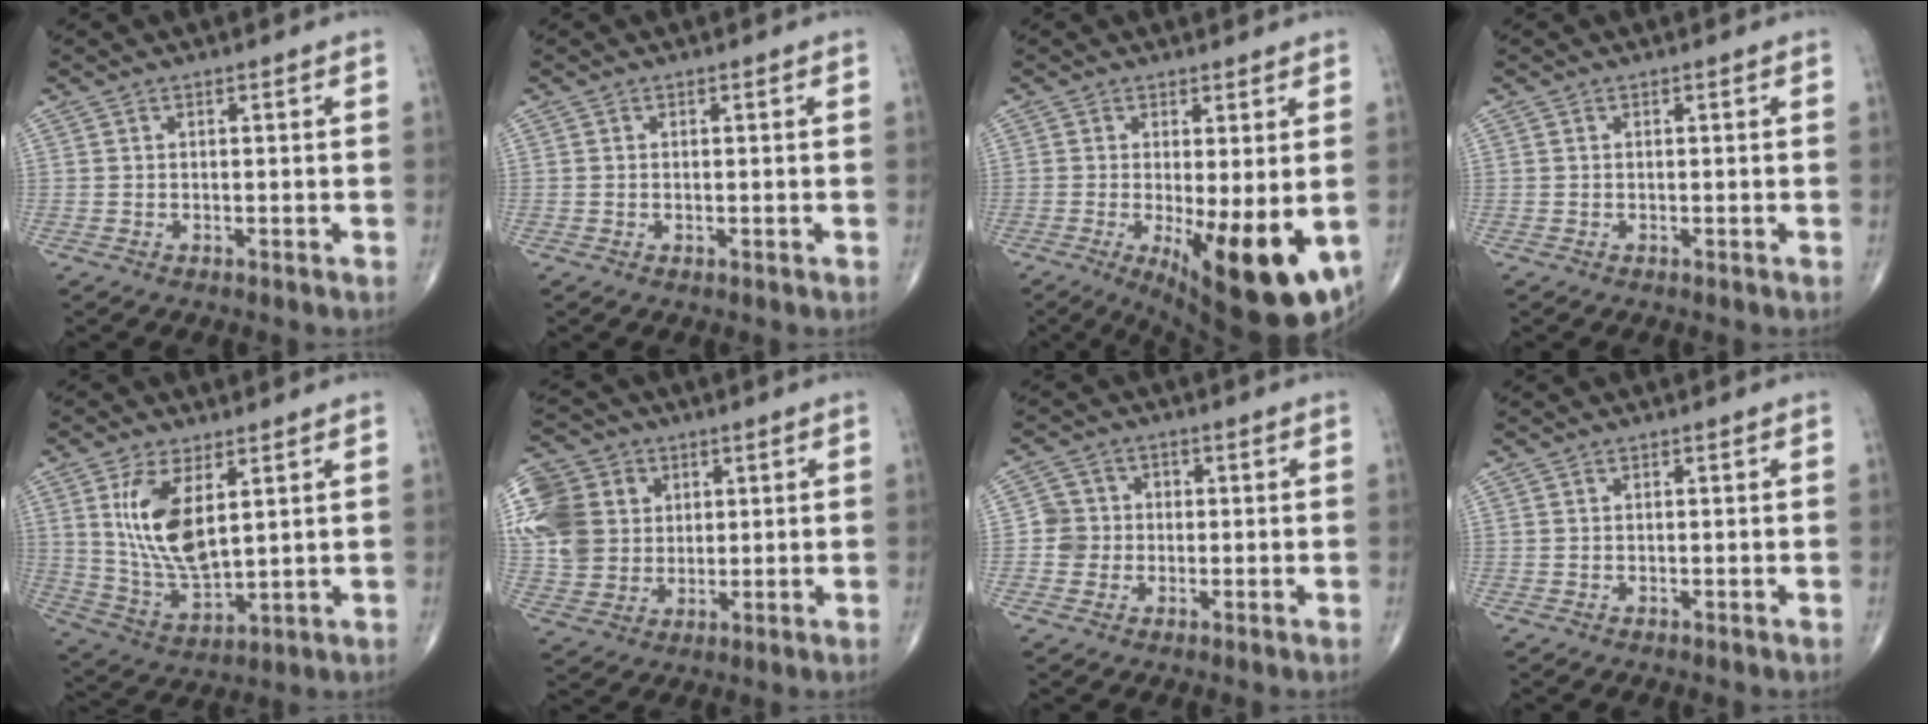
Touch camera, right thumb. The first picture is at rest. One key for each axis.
{"total": 0.0}
{"total": 15.2, "fx": -3.6, "fy": 4.7, "fz": 14.0, "tx": -0.167, "ty": -0.027, "tz": -0.032}
{"total": 0.0}
{"total": 13.0, "fx": 4.0, "fy": 5.8, "fz": 10.9, "tx": -0.206, "ty": -0.025, "tz": 0.092}
{"total": 19.6, "fx": 4.3, "fy": 16.3, "fz": 9.9, "tx": -0.223, "ty": 0.025, "tz": 0.086}
{"total": 4.4, "fx": -0.5, "fy": 4.3, "fz": 0.6, "tx": 0.023, "ty": 0.012, "tz": -0.018}
{"total": 0.0}